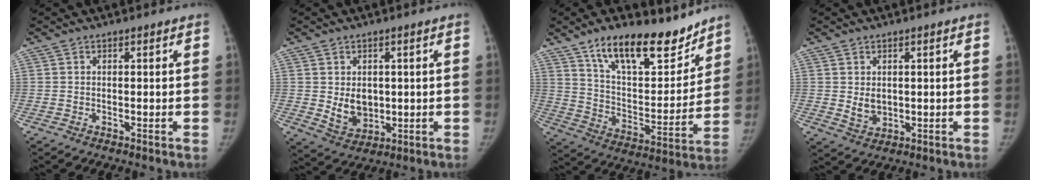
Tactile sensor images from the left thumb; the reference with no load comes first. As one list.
[{"total": 6.6, "force": [0.3, 5.2, 4.1], "torque": [-0.040, -0.012, 0.022]}, {"total": 19.6, "force": [14.2, 7.9, 11.0], "torque": [-0.126, -0.081, 0.239]}, {"total": 3.6, "force": [0.4, 2.8, 2.3], "torque": [-0.028, -0.010, 0.018]}]